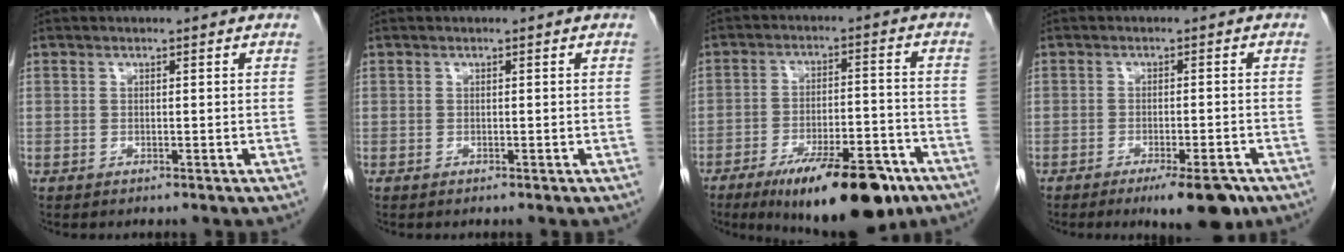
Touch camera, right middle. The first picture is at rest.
{"total": 0.0}
{"total": 16.4, "force": [-10.9, 4.4, 11.5], "torque": [-0.149, -0.005, -0.168]}
{"total": 6.9, "force": [-4.6, 1.3, 4.9], "torque": [-0.062, -0.009, -0.064]}